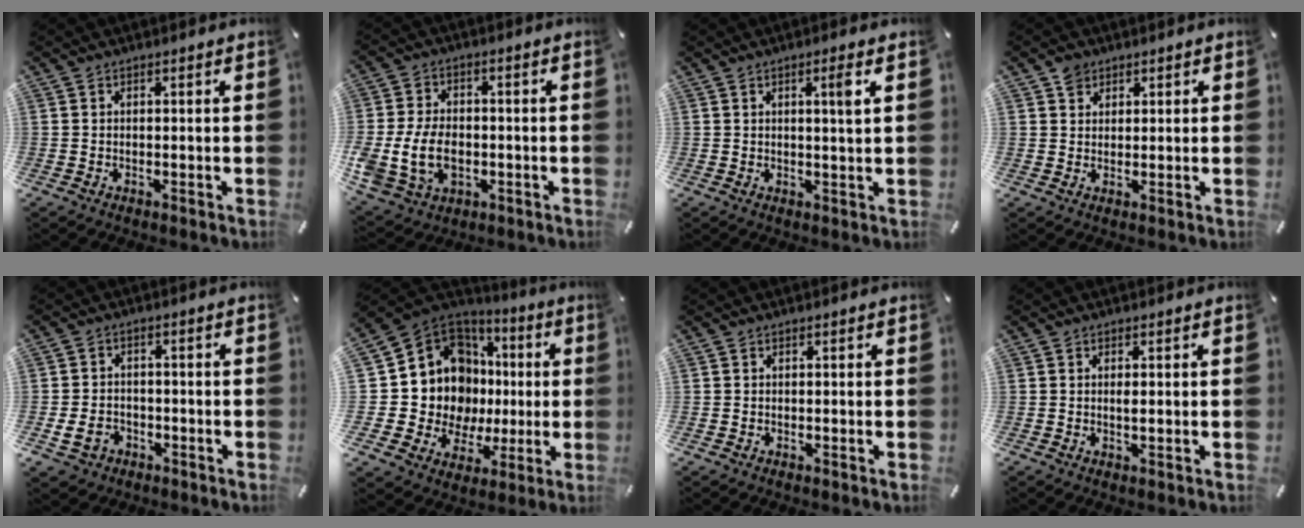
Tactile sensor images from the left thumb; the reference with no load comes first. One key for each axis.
{"total": 11.7, "fx": -2.1, "fy": 8.7, "fz": 7.5, "tx": -0.167, "ty": 0.007, "tz": -0.031}
{"total": 3.6, "fx": 1.3, "fy": -0.1, "fz": 3.4, "tx": -0.068, "ty": -0.002, "tz": 0.020}
{"total": 3.0, "fx": 1.6, "fy": 2.5, "fz": 0.3, "tx": 0.006, "ty": -0.002, "tz": 0.027}
{"total": 5.6, "fx": -2.1, "fy": 4.7, "fz": 2.3, "tx": -0.059, "ty": 0.006, "tz": -0.039}
{"total": 14.8, "fx": 2.7, "fy": 13.0, "fz": 6.5, "tx": -0.151, "ty": -0.057, "tz": 0.066}
{"total": 0.0}
{"total": 1.1, "fx": 0.1, "fy": 0.3, "fz": 1.1, "tx": -0.024, "ty": -0.002, "tz": 0.003}